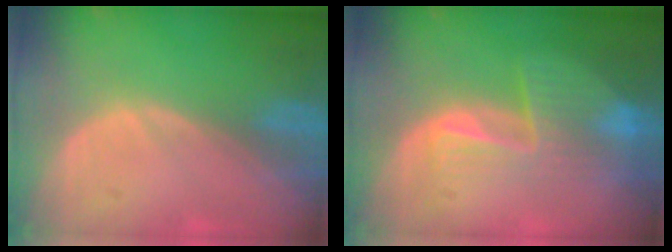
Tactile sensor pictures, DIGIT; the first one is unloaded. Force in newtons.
{"total": 7.7, "press": 6.8, "slide": 3.6}